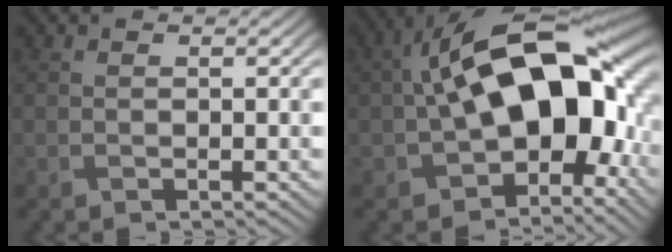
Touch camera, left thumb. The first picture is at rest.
{"total": 18.2, "force": [-0.2, 10.7, 14.7], "torque": [-0.233, 0.005, -0.014]}